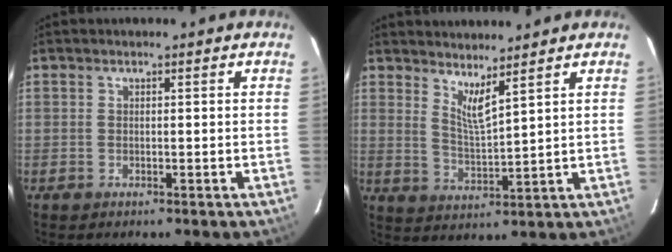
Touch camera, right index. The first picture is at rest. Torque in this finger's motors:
{"motor_torque": [-0.29, 0.33, -0.14, 0.00]}